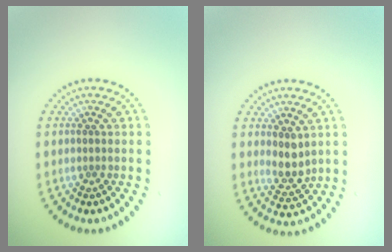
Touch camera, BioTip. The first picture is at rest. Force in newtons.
{"total": 2.4, "press": 2.0, "slide": 1.2}